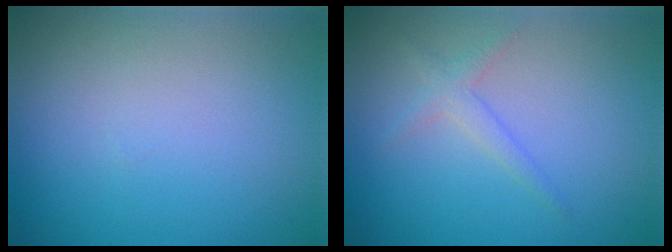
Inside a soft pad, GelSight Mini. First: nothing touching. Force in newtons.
{"total": 1.3, "press": 1.3, "slide": 0.1}